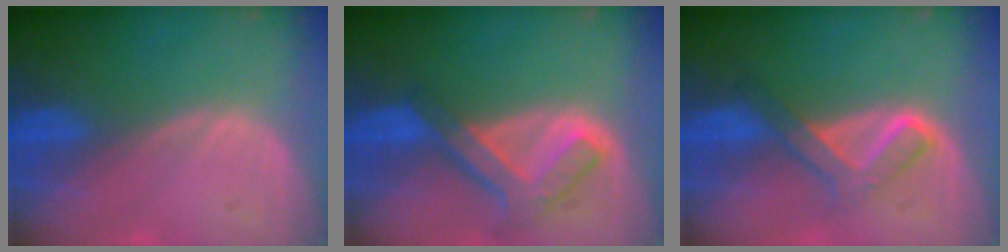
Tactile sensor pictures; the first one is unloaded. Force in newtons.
{"total": 7.6, "press": 6.5, "slide": 4.0}
{"total": 5.2, "press": 5.2, "slide": 0.4}